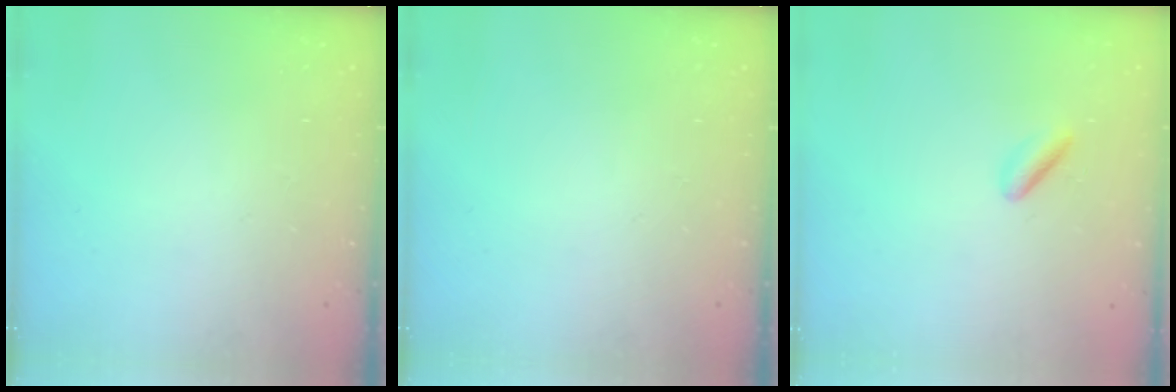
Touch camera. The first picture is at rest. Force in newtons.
{"total": 0.0}
{"total": 3.6, "press": 3.4, "slide": 1.1}